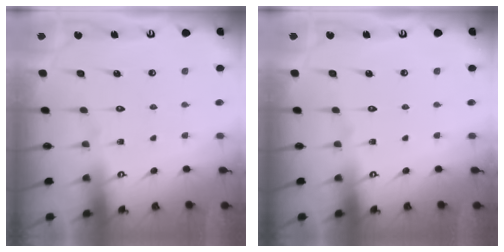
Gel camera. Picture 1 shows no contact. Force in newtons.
{"total": 0.0}